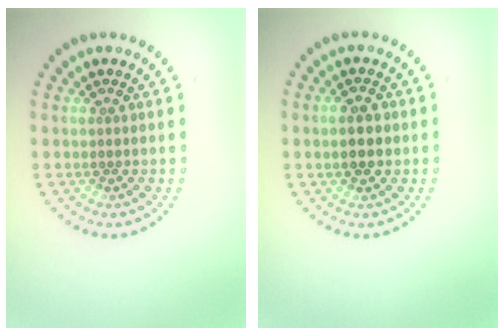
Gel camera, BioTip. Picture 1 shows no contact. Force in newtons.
{"total": 3.3, "press": 3.3, "slide": 0.1}